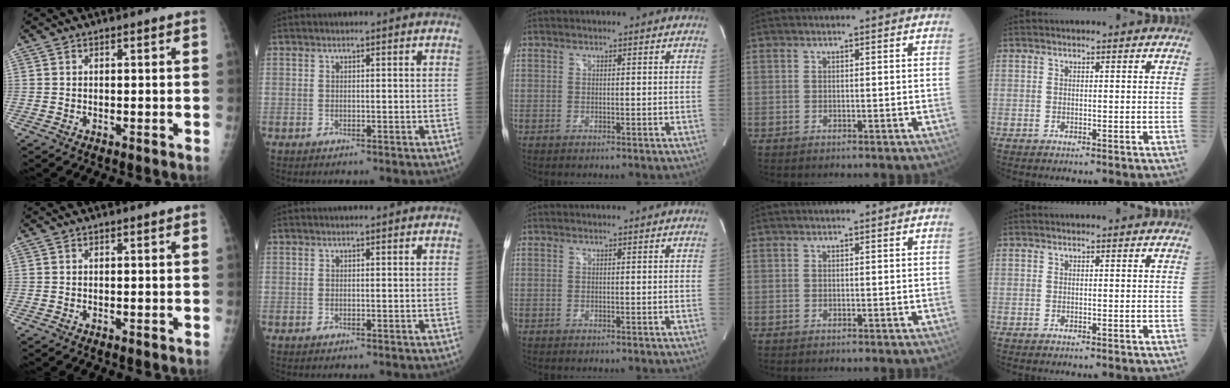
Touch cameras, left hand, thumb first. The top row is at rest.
{}